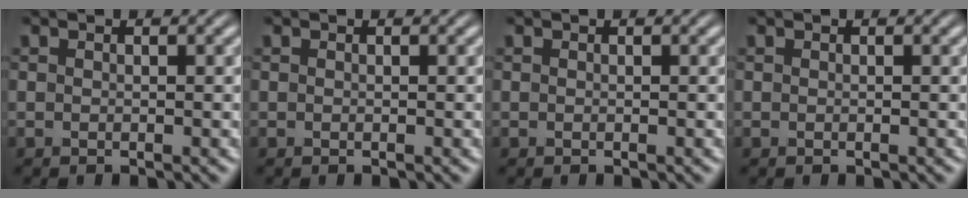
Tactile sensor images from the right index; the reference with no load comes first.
{"total": 0.0}
{"total": 0.0}
{"total": 0.0}